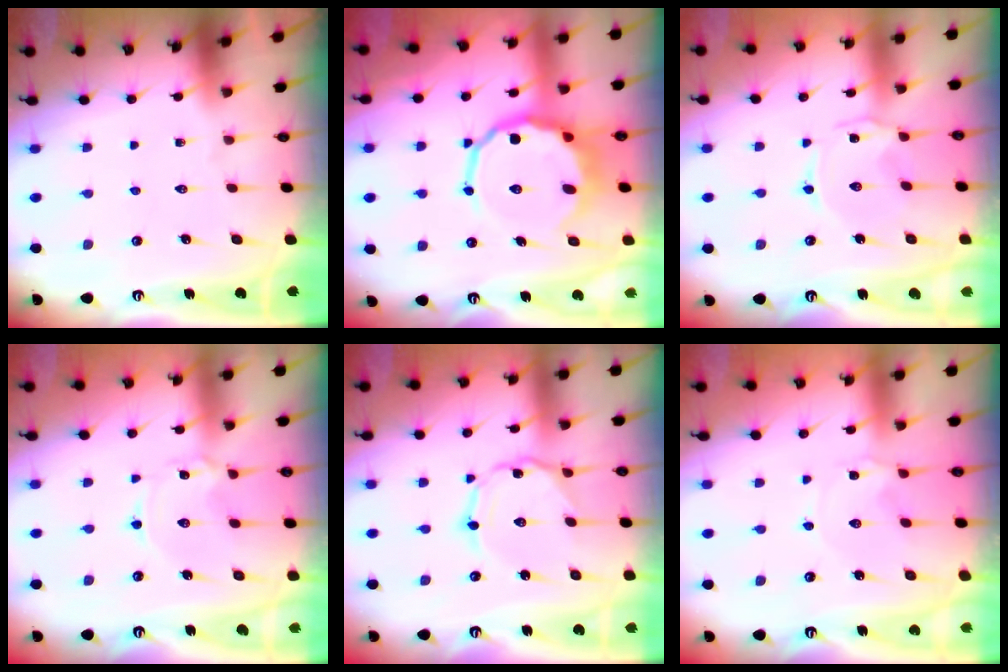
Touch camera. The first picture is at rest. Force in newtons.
{"total": 11.3, "press": 10.8, "slide": 3.3}
{"total": 0.6, "press": 0.4, "slide": 0.4}
{"total": 0.9, "press": 0.9, "slide": 0.1}
{"total": 1.7, "press": 1.7, "slide": 0.3}
{"total": 2.1, "press": 2.1, "slide": 0.1}